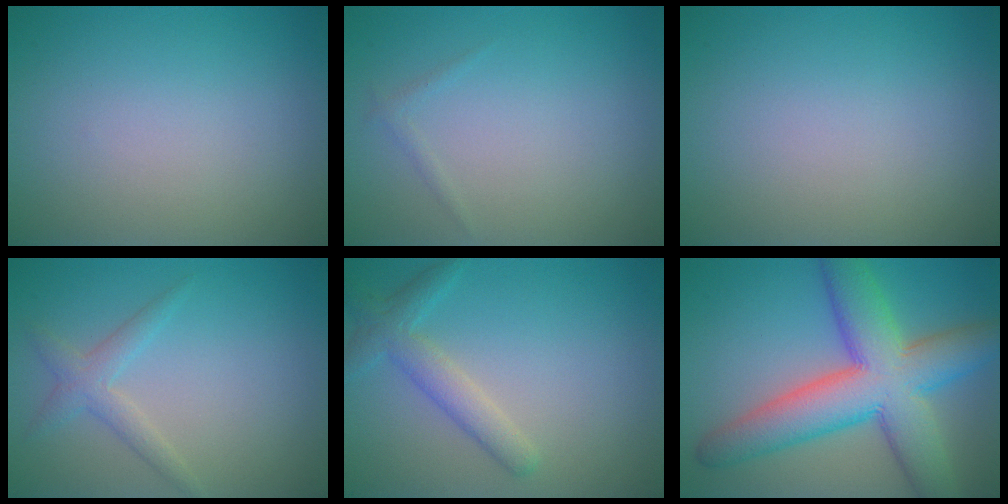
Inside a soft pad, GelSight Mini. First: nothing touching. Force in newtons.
{"total": 0.6, "press": 0.6, "slide": 0.0}
{"total": 0.0}
{"total": 2.0, "press": 2.0, "slide": 0.1}
{"total": 2.9, "press": 2.9, "slide": 0.1}
{"total": 10.4, "press": 10.4, "slide": 0.5}